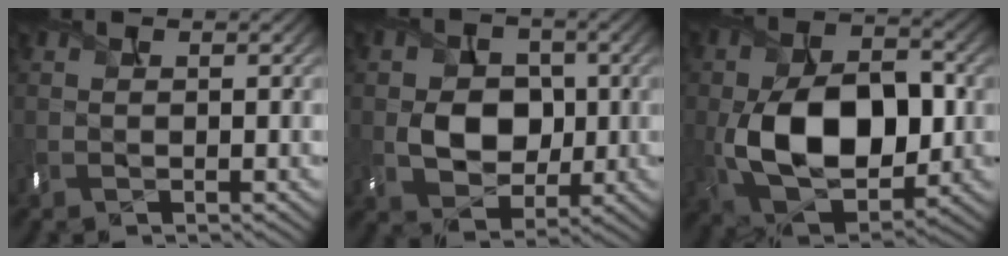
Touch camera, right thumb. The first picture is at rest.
{"total": 5.5, "force": [-0.5, 4.6, 2.9], "torque": [-0.055, -0.011, -0.004]}
{"total": 12.7, "force": [-1.4, 8.1, 9.7], "torque": [-0.182, -0.013, -0.018]}